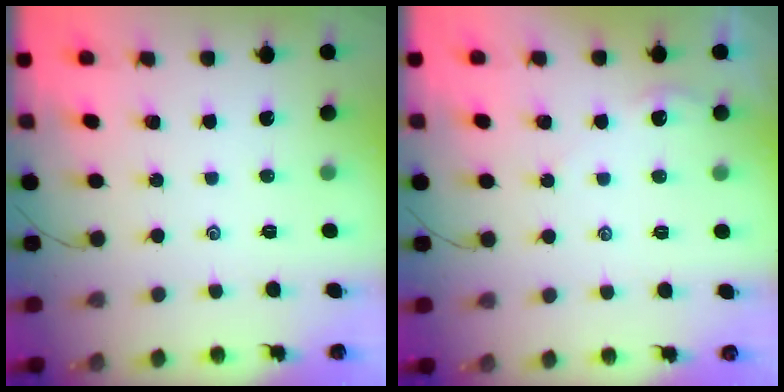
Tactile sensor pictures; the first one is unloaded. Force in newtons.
{"total": 0.6, "press": 0.5, "slide": 0.3}